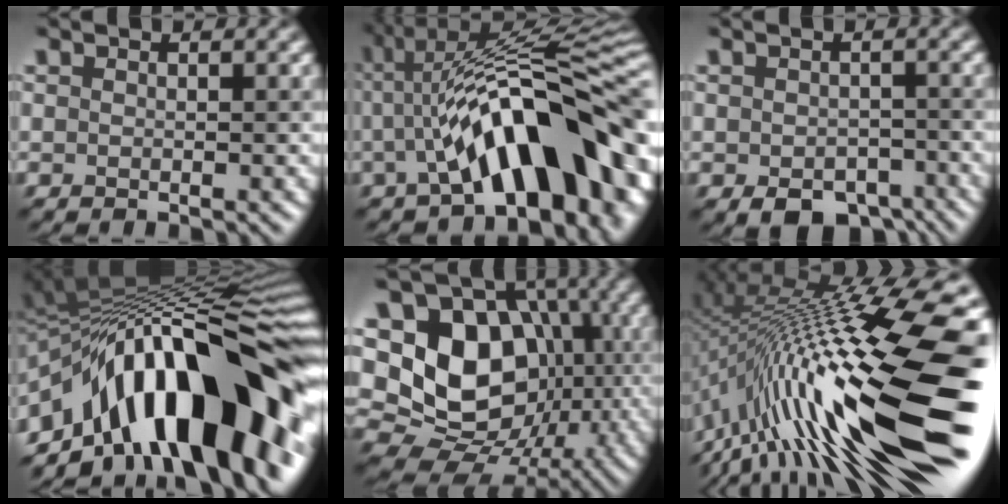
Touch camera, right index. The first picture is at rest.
{"total": 13.6, "force": [-2.7, 4.6, 12.5], "torque": [-0.162, 0.026, -0.046]}
{"total": 4.5, "force": [-2.6, 2.7, 2.6], "torque": [-0.035, -0.013, -0.038]}
{"total": 17.3, "force": [-5.1, 8.6, 14.1], "torque": [-0.177, 0.031, -0.093]}
{"total": 15.1, "force": [0.1, 11.9, 9.2], "torque": [-0.148, 0.004, 0.008]}
{"total": 20.0, "force": [-2.8, 4.5, 19.3], "torque": [-0.314, 0.022, -0.065]}